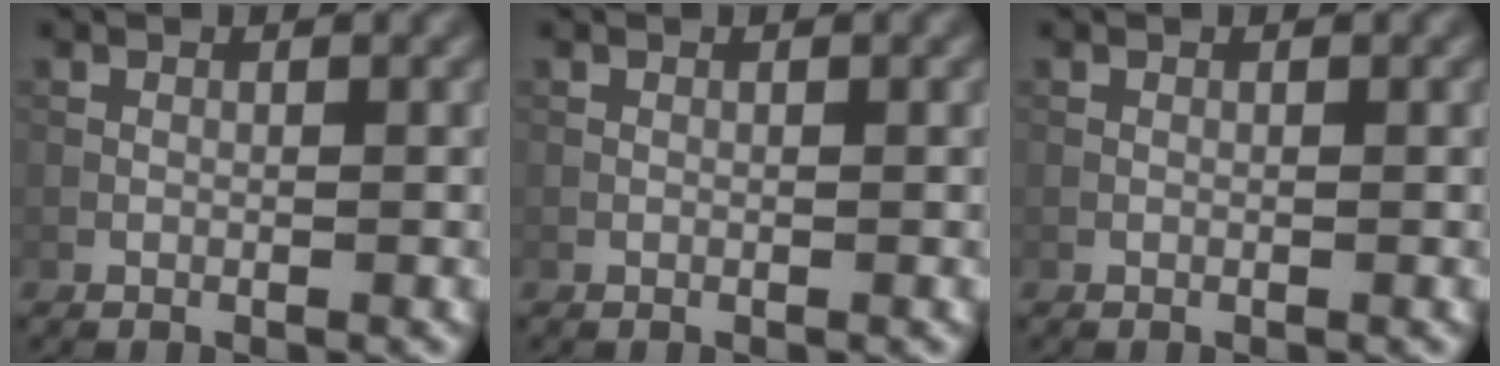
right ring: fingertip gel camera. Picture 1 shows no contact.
{"total": 0.0}
{"total": 0.0}